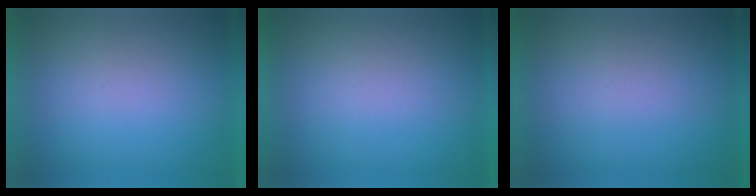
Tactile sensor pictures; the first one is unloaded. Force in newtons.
{"total": 3.8}
{"total": 5.1}